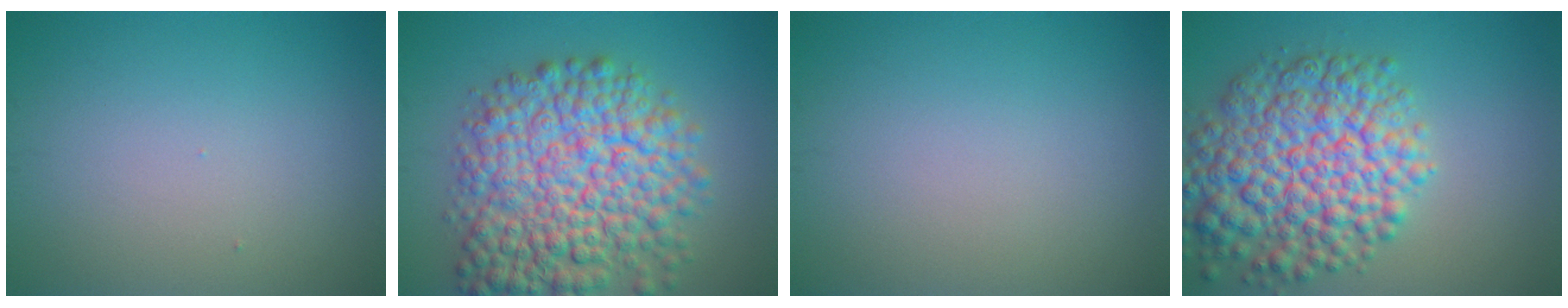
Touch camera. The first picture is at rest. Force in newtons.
{"total": 11.4, "press": 11.4, "slide": 0.4}
{"total": 0.0}
{"total": 9.8, "press": 9.8, "slide": 0.3}